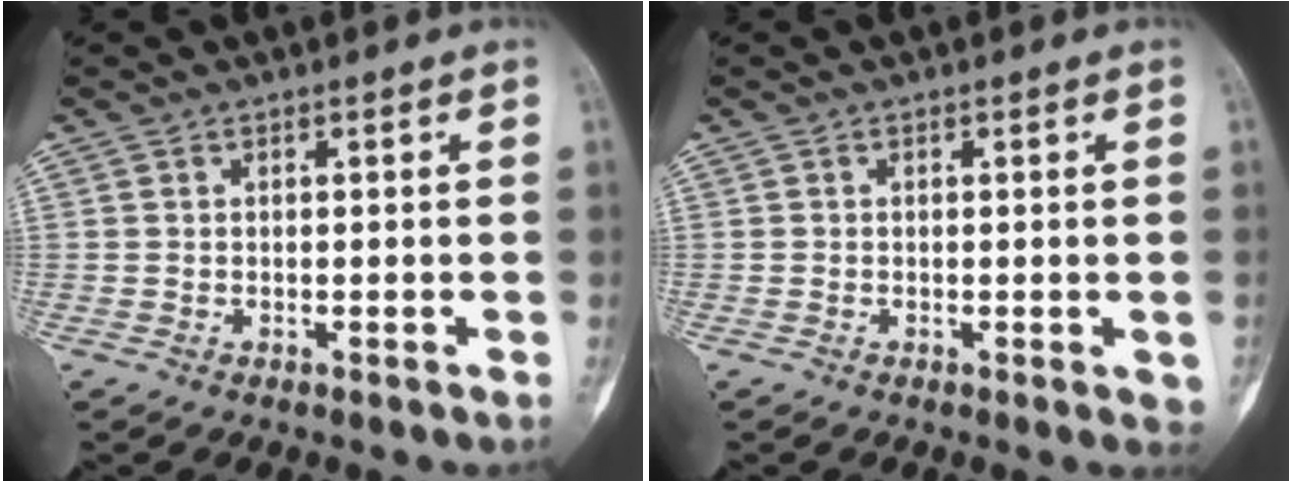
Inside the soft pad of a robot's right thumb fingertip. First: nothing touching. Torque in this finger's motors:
{"motor_torque": [0.19, 0.02, 0.74, -0.05, 0.07]}